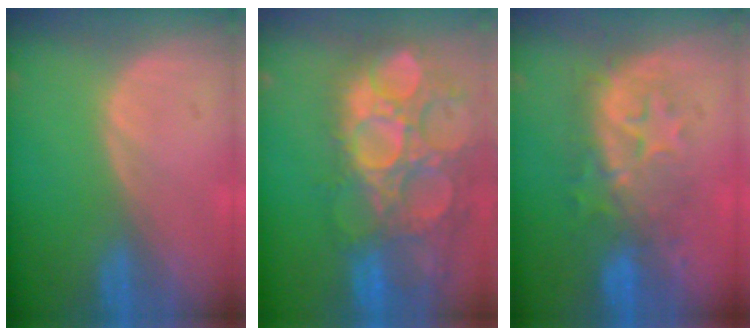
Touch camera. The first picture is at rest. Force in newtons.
{"total": 15.4, "press": 12.6, "slide": 8.7}
{"total": 8.1, "press": 8.1, "slide": 0.9}